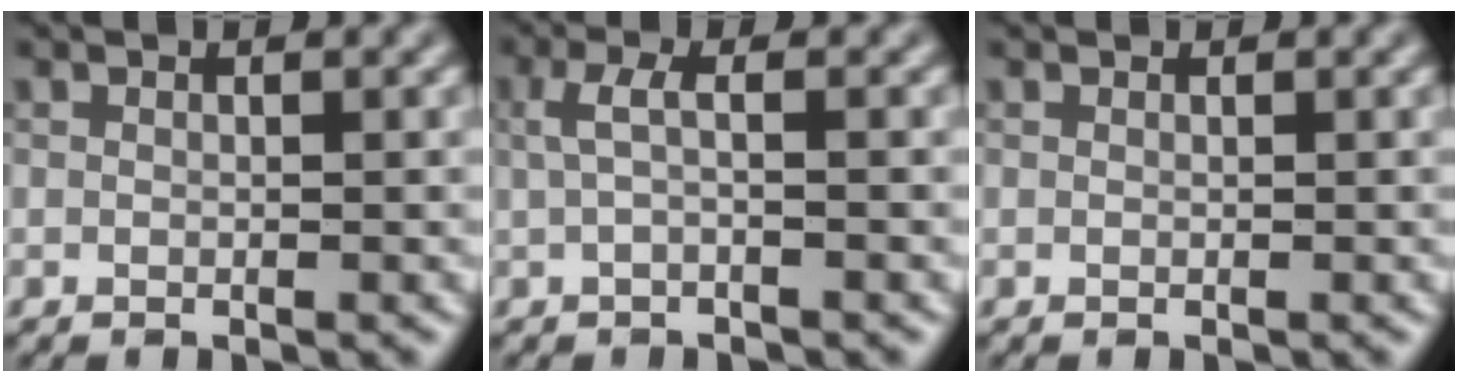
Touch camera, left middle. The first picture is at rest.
{"total": 1.7, "force": [0.2, 0.3, 1.7], "torque": [-0.039, 0.004, 0.002]}
{"total": 0.0}